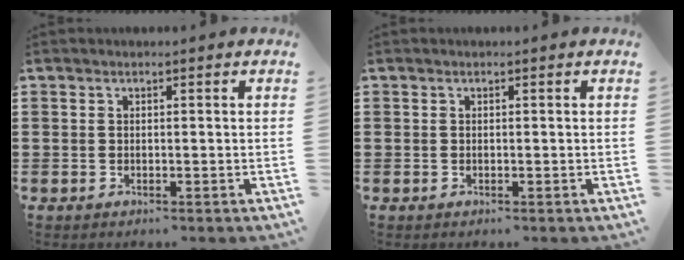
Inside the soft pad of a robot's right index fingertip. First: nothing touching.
{"total": 0.0}